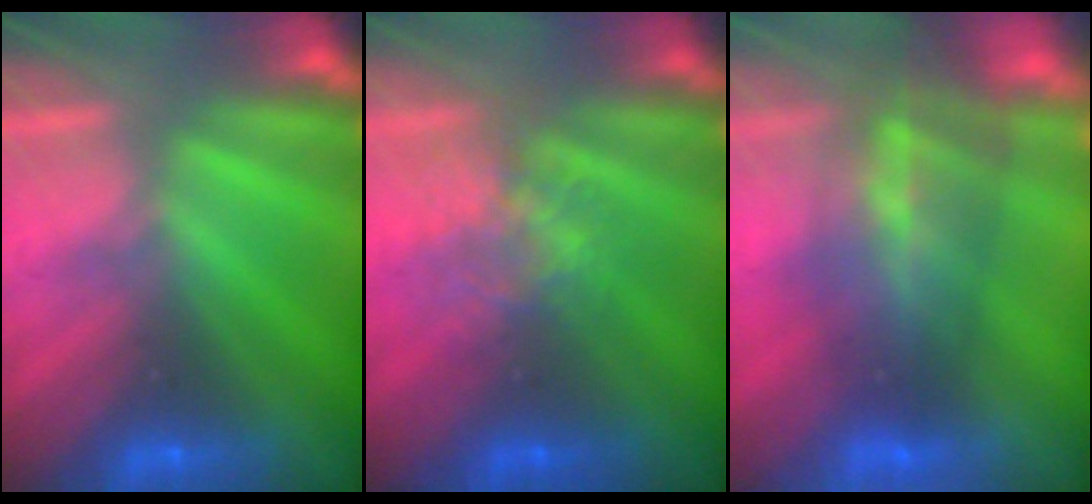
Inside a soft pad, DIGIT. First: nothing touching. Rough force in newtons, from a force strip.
{"total": 3.9}
{"total": 7.8}